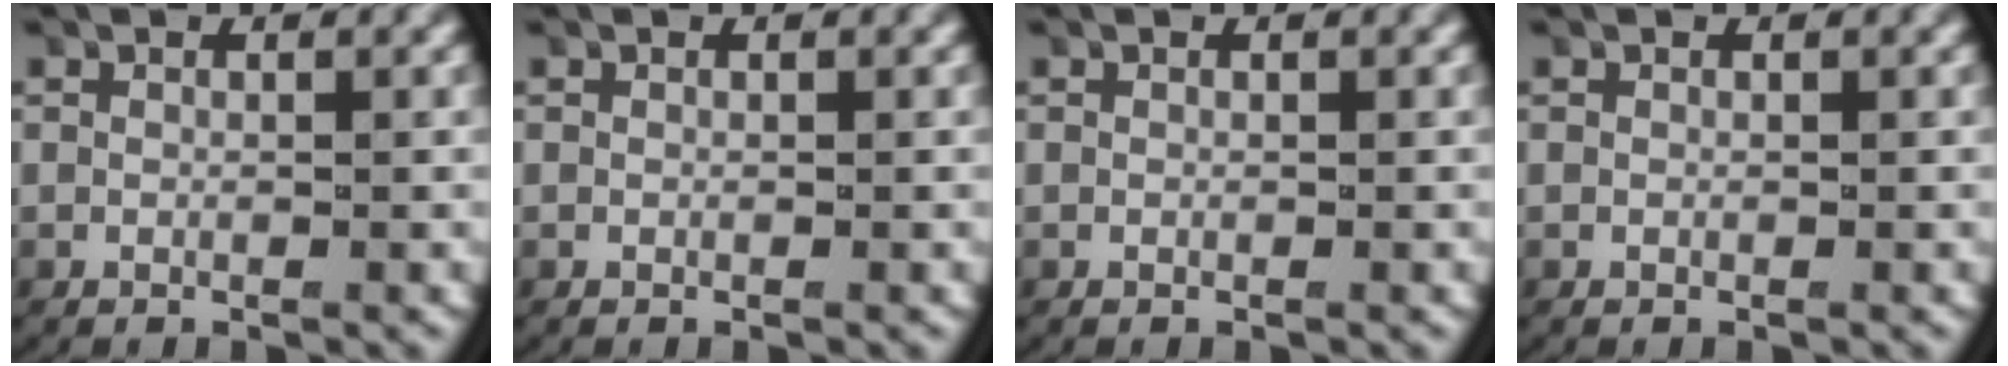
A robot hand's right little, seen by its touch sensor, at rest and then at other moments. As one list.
[{"total": 0.0}, {"total": 0.0}, {"total": 0.0}]